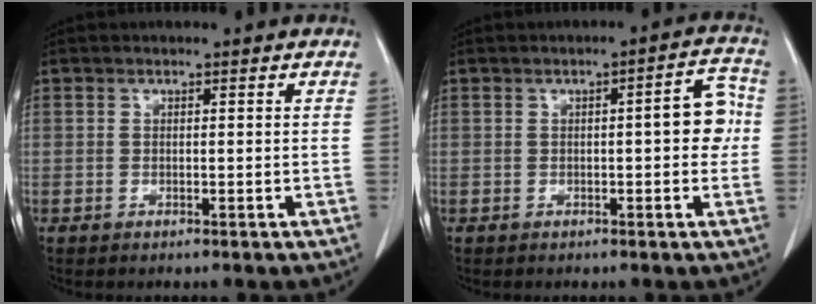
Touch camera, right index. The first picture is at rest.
{"total": 5.4, "force": [0.1, 1.4, 5.2], "torque": [-0.061, 0.016, -0.004]}